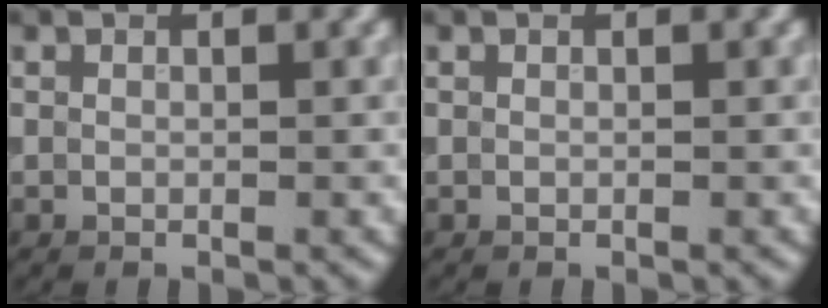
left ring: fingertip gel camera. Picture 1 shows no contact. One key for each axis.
{"total": 0.0}